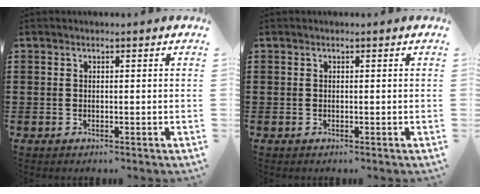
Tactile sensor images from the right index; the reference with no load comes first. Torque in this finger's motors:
{"motor_torque": [-0.05, 0.05, 0.00, -0.01]}